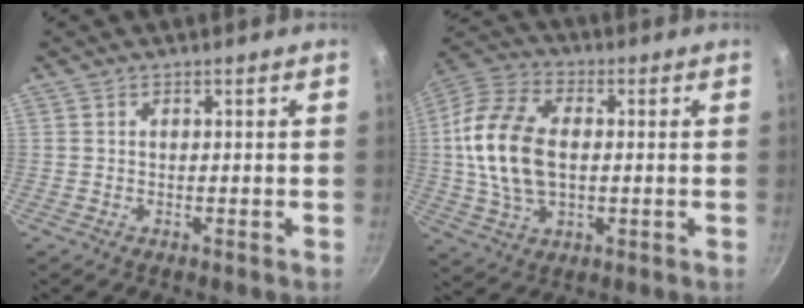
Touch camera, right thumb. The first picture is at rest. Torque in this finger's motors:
{"motor_torque": [-0.97, 1.55, 1.70, 0.05, 0.58]}